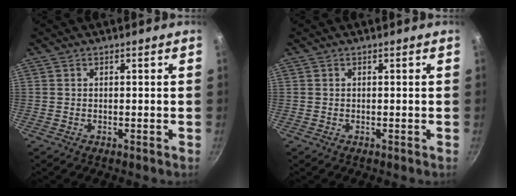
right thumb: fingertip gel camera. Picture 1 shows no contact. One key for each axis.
{"total": 0.0}